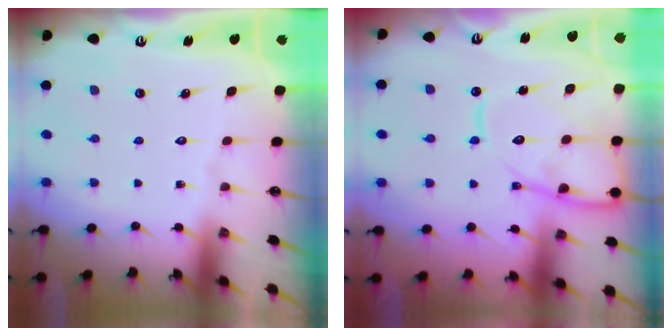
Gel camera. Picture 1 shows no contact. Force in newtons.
{"total": 13.8, "press": 13.7, "slide": 1.5}